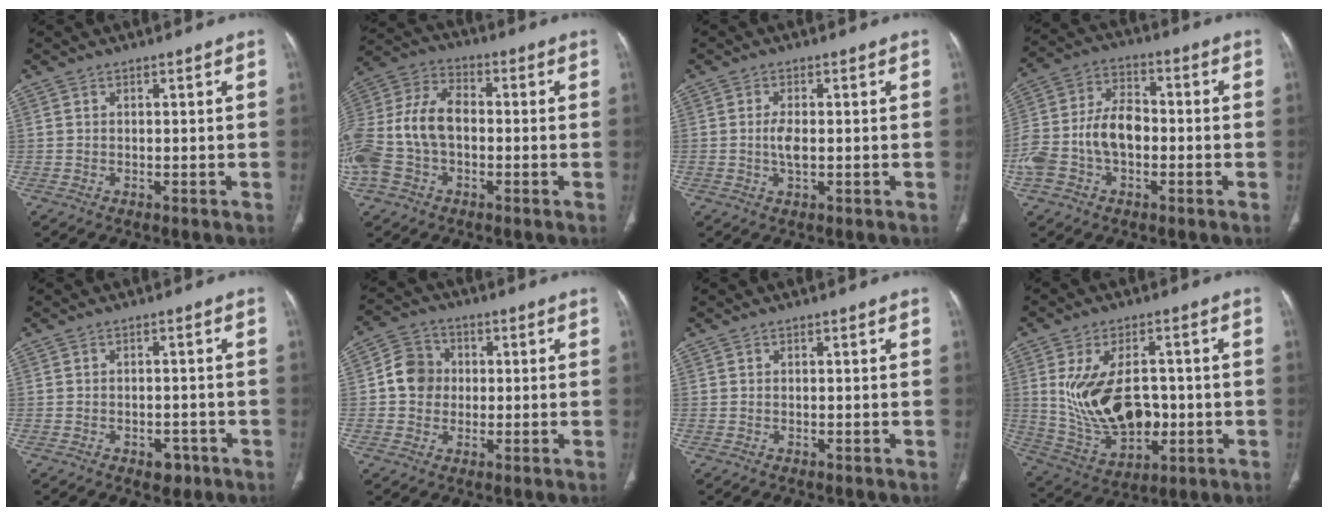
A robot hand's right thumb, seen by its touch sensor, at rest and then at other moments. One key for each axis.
{"total": 15.7, "fx": -2.1, "fy": 10.6, "fz": 11.4, "tx": -0.254, "ty": 0.037, "tz": -0.042}
{"total": 3.0, "fx": -0.2, "fy": 1.3, "fz": 2.8, "tx": -0.060, "ty": -0.001, "tz": -0.005}
{"total": 13.7, "fx": -2.7, "fy": 9.0, "fz": 10.0, "tx": -0.205, "ty": 0.042, "tz": -0.056}
{"total": 3.1, "fx": -1.7, "fy": 2.0, "fz": 1.6, "tx": -0.008, "ty": 0.007, "tz": -0.017}
{"total": 7.2, "fx": 0.2, "fy": 6.6, "fz": 3.0, "tx": -0.032, "ty": 0.014, "tz": -0.007}
{"total": 0.0}
{"total": 16.1, "fx": 0.1, "fy": 9.8, "fz": 12.7, "tx": -0.210, "ty": -0.001, "tz": 0.026}